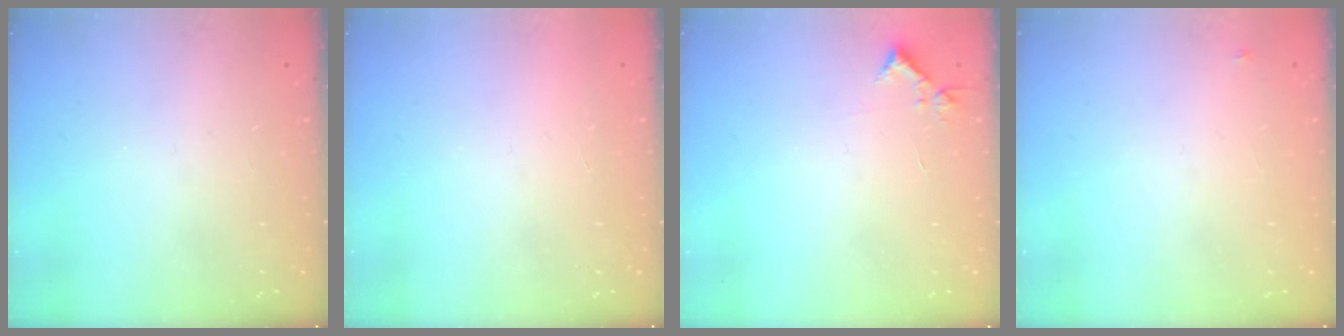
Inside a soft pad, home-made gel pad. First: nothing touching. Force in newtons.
{"total": 1.6, "press": 1.6, "slide": 0.1}
{"total": 4.4, "press": 4.4, "slide": 0.5}
{"total": 3.1, "press": 3.1, "slide": 0.3}